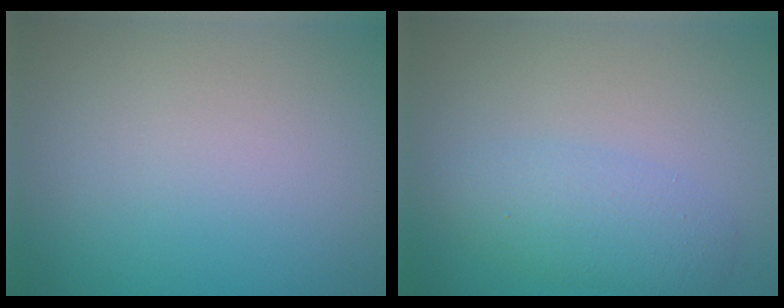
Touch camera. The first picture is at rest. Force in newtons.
{"total": 3.0, "press": 3.0, "slide": 0.1}